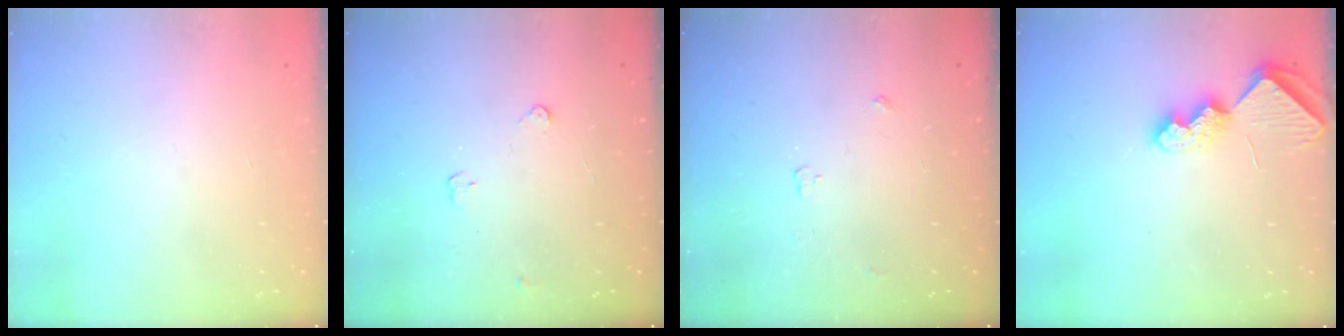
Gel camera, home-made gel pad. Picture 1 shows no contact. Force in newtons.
{"total": 3.2, "press": 3.1, "slide": 0.4}
{"total": 2.8, "press": 2.8, "slide": 0.5}
{"total": 7.6, "press": 7.5, "slide": 0.7}